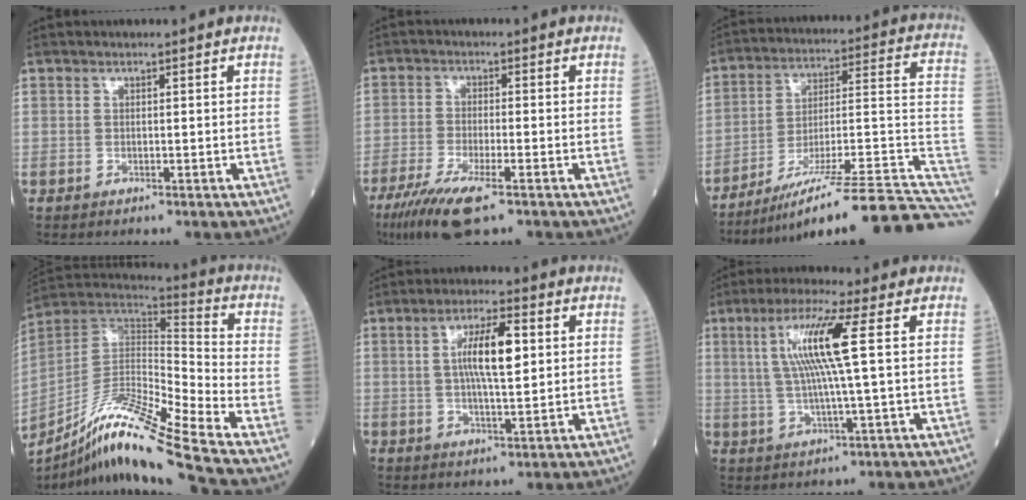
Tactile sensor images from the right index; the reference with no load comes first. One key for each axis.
{"total": 9.1, "fx": -5.8, "fy": 1.5, "fz": 6.9, "tx": -0.128, "ty": -0.025, "tz": -0.098}
{"total": 24.6, "fx": -18.2, "fy": 1.3, "fz": 16.5, "tx": -0.154, "ty": 0.020, "tz": -0.277}
{"total": 18.4, "fx": -13.5, "fy": -0.9, "fz": 12.4, "tx": -0.251, "ty": -0.013, "tz": -0.251}
{"total": 8.2, "fx": 1.5, "fy": 1.5, "fz": 7.9, "tx": -0.144, "ty": 0.009, "tz": 0.026}
{"total": 9.8, "fx": 2.2, "fy": -0.9, "fz": 9.5, "tx": -0.190, "ty": 0.009, "tz": 0.042}